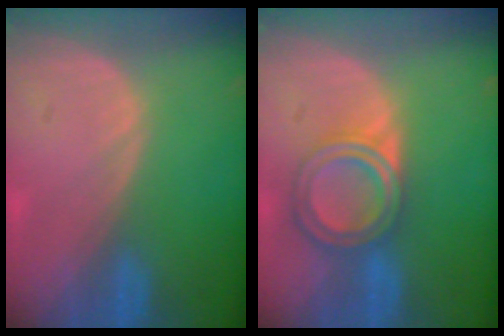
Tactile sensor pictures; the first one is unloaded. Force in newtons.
{"total": 6.7, "press": 6.0, "slide": 3.1}